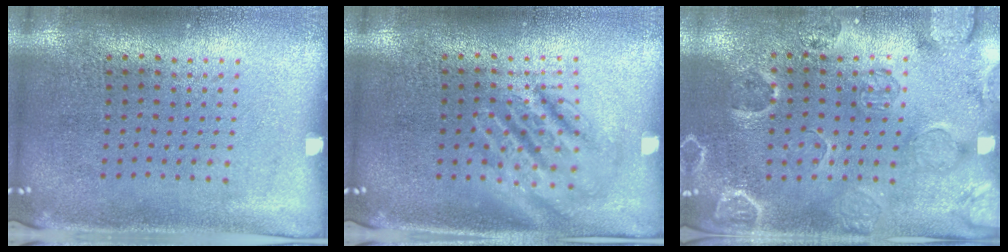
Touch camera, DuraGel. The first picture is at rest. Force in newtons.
{"total": 2.8, "press": 2.8, "slide": 0.3}
{"total": 2.5, "press": 2.0, "slide": 1.5}